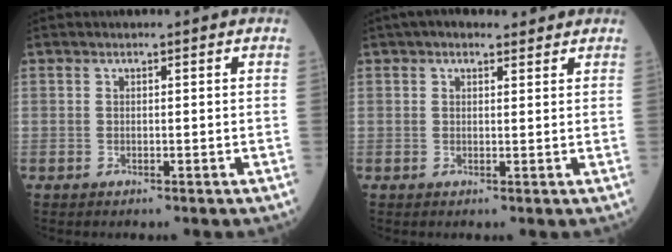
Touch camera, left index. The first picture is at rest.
{"total": 4.5, "force": [3.6, 1.7, 2.1], "torque": [-0.032, 0.032, 0.055]}